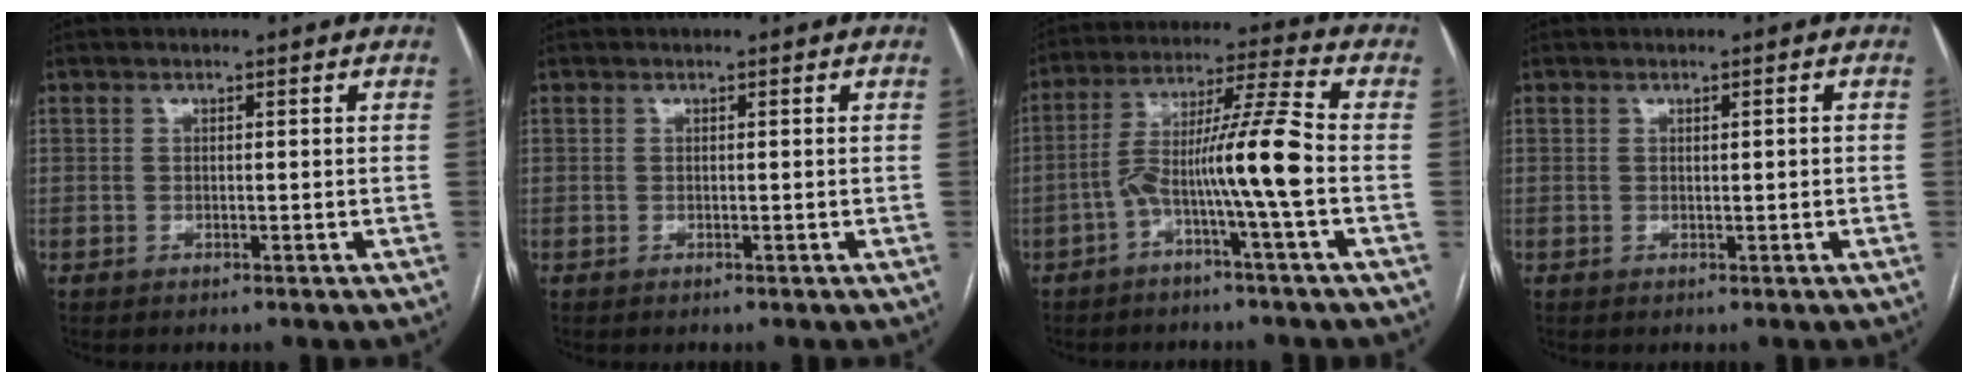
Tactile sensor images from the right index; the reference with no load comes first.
{"total": 0.0}
{"total": 10.8, "force": [-3.2, -1.3, 10.2], "torque": [-0.186, 0.025, -0.060]}
{"total": 0.9, "force": [0.1, 0.1, 0.9], "torque": [-0.016, 0.001, 0.002]}